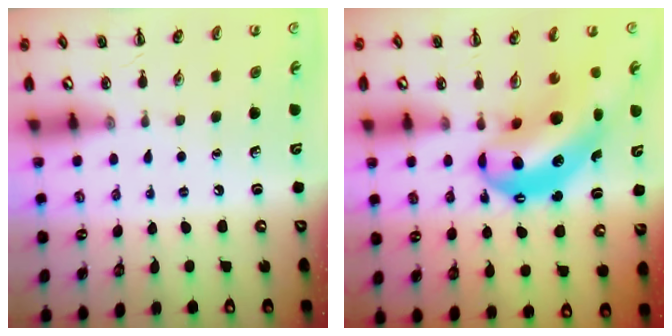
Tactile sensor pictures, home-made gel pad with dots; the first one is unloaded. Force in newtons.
{"total": 12.8, "press": 12.4, "slide": 3.1}